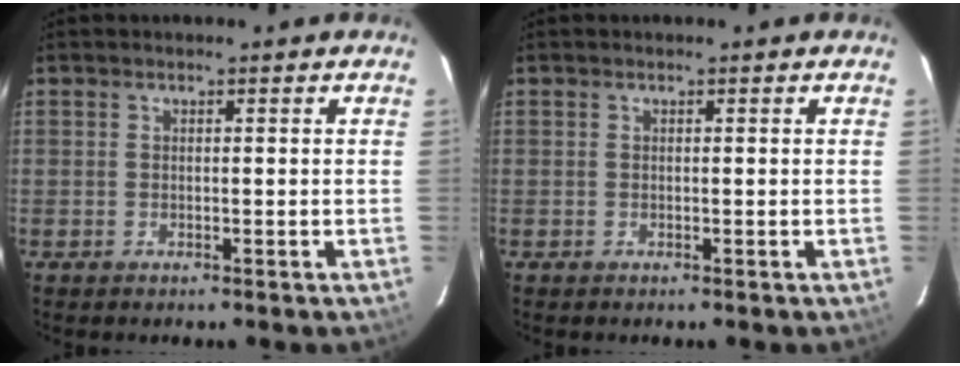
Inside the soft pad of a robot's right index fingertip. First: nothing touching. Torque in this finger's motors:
{"motor_torque": [-0.02, 0.03, 0.00, 0.00]}